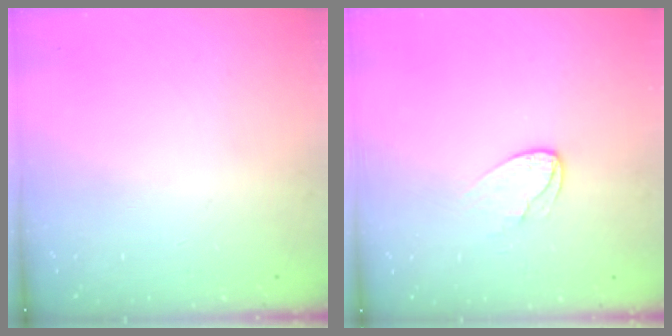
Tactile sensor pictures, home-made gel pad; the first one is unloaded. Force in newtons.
{"total": 6.1, "press": 6.1, "slide": 0.5}